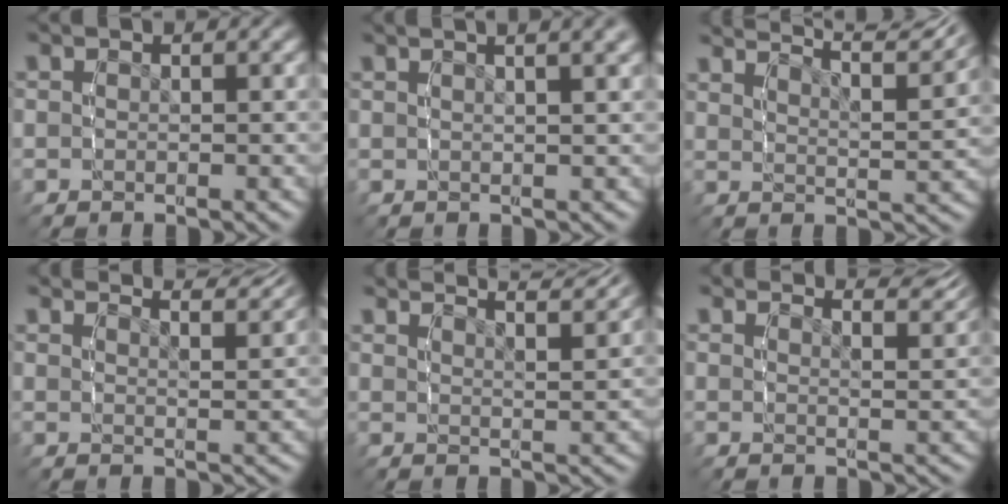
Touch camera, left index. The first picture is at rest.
{"total": 4.1, "force": [2.6, 0.4, 3.1], "torque": [-0.027, 0.020, 0.035]}
{"total": 9.2, "force": [7.9, 1.7, 4.4], "torque": [-0.059, 0.016, 0.116]}
{"total": 5.5, "force": [5.1, 0.1, 1.9], "torque": [-0.020, 0.010, 0.078]}
{"total": 6.6, "force": [5.9, 0.6, 2.9], "torque": [-0.038, 0.009, 0.091]}
{"total": 5.3, "force": [4.9, 0.3, 2.0], "torque": [-0.022, 0.010, 0.072]}